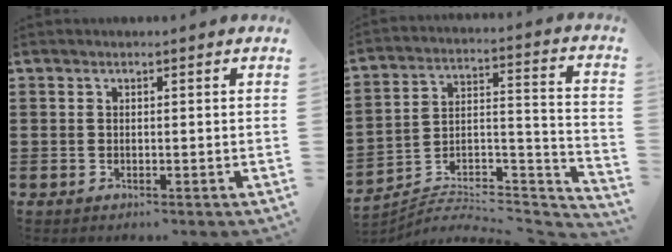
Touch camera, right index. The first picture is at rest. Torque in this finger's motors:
{"motor_torque": [-1.34, 0.80, -1.05, -0.21]}